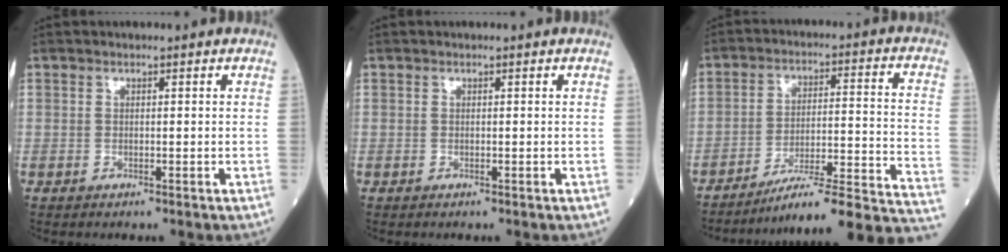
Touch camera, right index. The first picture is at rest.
{"total": 0.0}
{"total": 20.5, "force": [-18.4, -0.6, 9.1], "torque": [-0.064, 0.015, -0.259]}